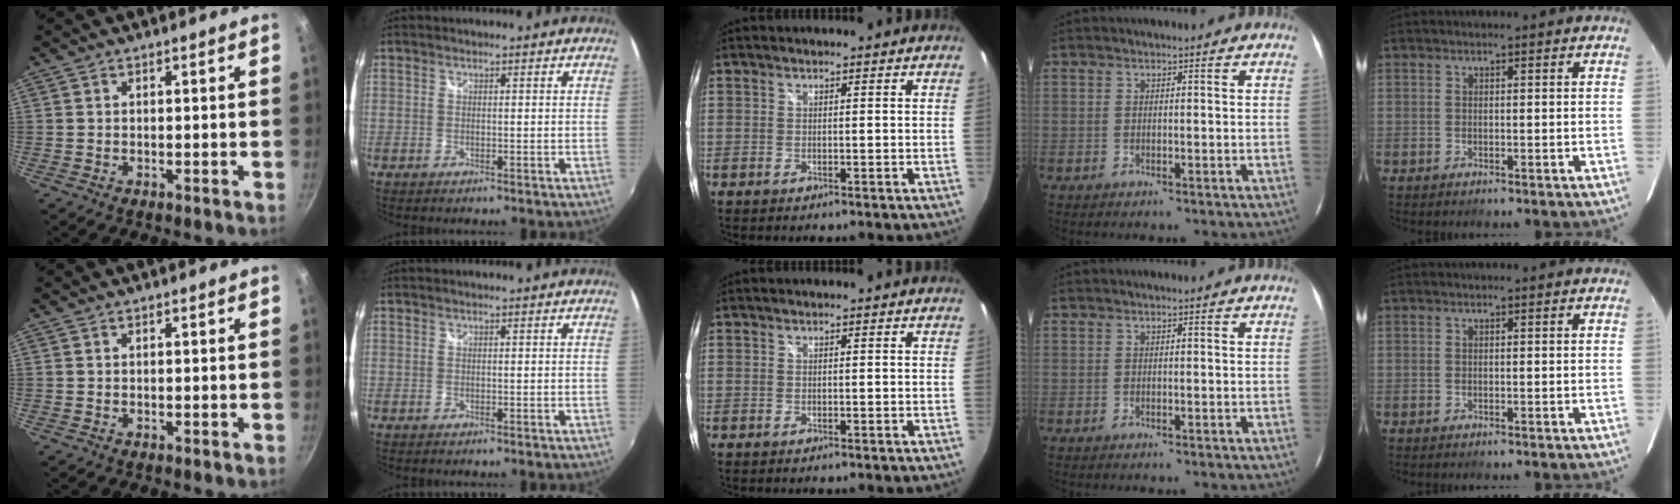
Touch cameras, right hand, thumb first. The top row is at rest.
{}